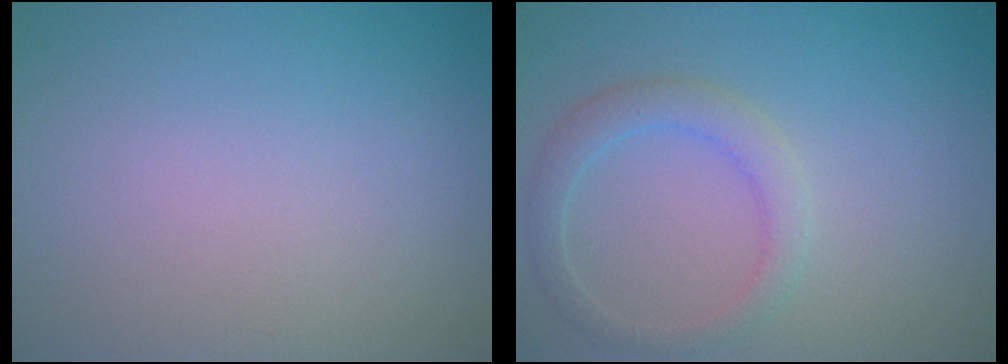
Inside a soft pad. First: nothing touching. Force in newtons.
{"total": 2.5, "press": 2.5, "slide": 0.0}